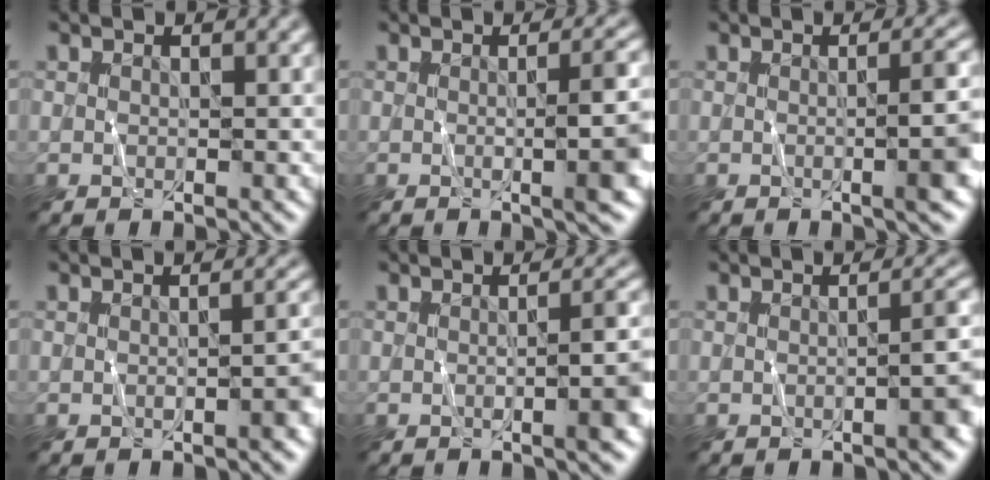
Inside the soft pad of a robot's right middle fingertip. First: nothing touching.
{"total": 5.3, "force": [-0.3, 1.2, 5.2], "torque": [-0.060, 0.005, -0.004]}
{"total": 4.8, "force": [-0.3, 1.1, 4.7], "torque": [-0.051, 0.007, -0.006]}
{"total": 2.2, "force": [-0.5, 0.6, 2.1], "torque": [-0.025, 0.005, -0.007]}
{"total": 4.0, "force": [-0.5, 0.8, 3.9], "torque": [-0.045, 0.007, -0.009]}
{"total": 3.6, "force": [-0.6, 0.9, 3.4], "torque": [-0.035, 0.010, -0.011]}